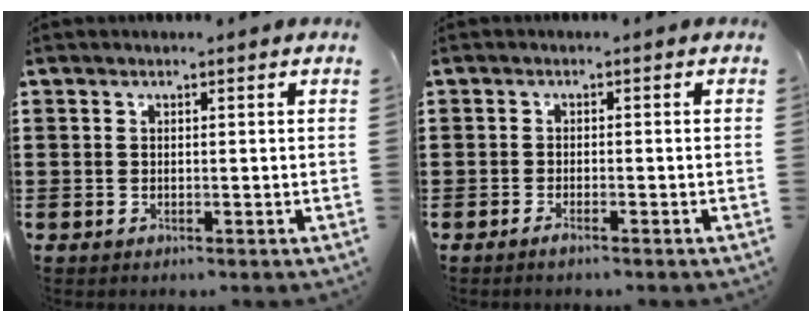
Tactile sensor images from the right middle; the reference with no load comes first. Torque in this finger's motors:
{"motor_torque": [2.14, 0.00, -0.04, 0.00]}